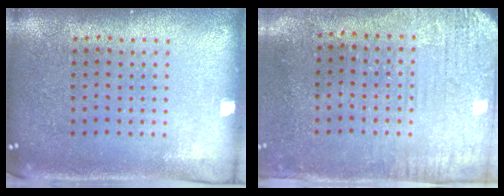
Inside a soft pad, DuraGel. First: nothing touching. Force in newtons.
{"total": 3.1, "press": 2.5, "slide": 1.8}